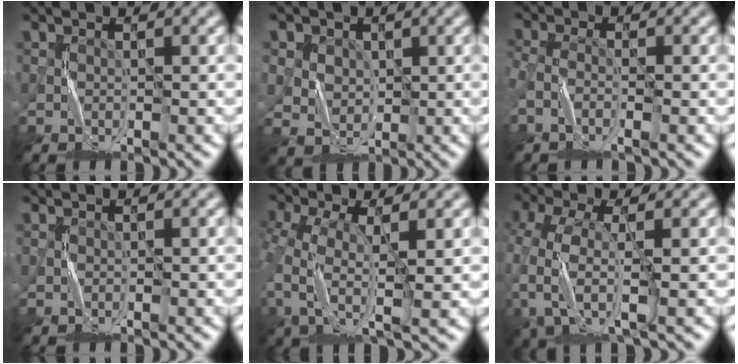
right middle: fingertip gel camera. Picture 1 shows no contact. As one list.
[{"total": 4.7, "force": [1.8, 3.9, 1.7], "torque": [-0.045, 0.009, 0.033]}, {"total": 2.5, "force": [-1.4, 1.0, 1.7], "torque": [-0.044, 0.001, -0.033]}, {"total": 0.0}, {"total": 6.3, "force": [-1.4, 3.2, 5.2], "torque": [-0.131, -0.001, -0.036]}, {"total": 6.0, "force": [-2.2, 2.7, 4.8], "torque": [-0.129, -0.010, -0.052]}]